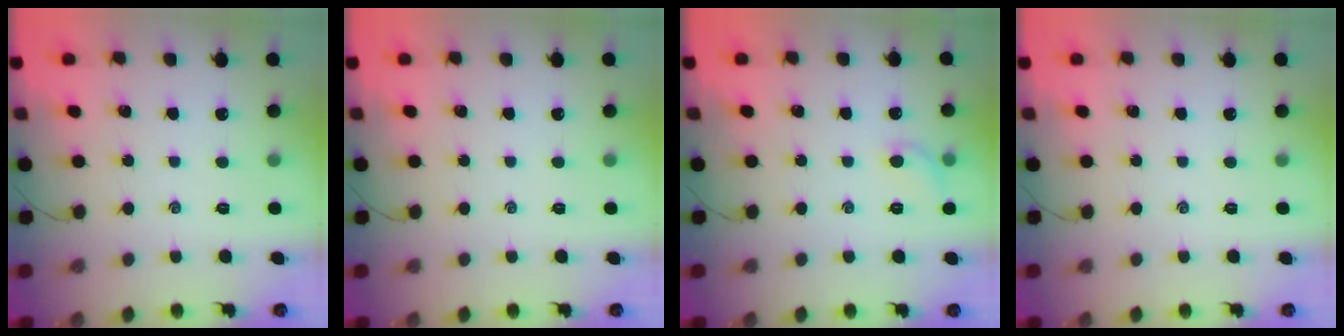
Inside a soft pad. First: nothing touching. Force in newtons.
{"total": 0.0}
{"total": 5.8, "press": 5.7, "slide": 1.2}
{"total": 0.0}